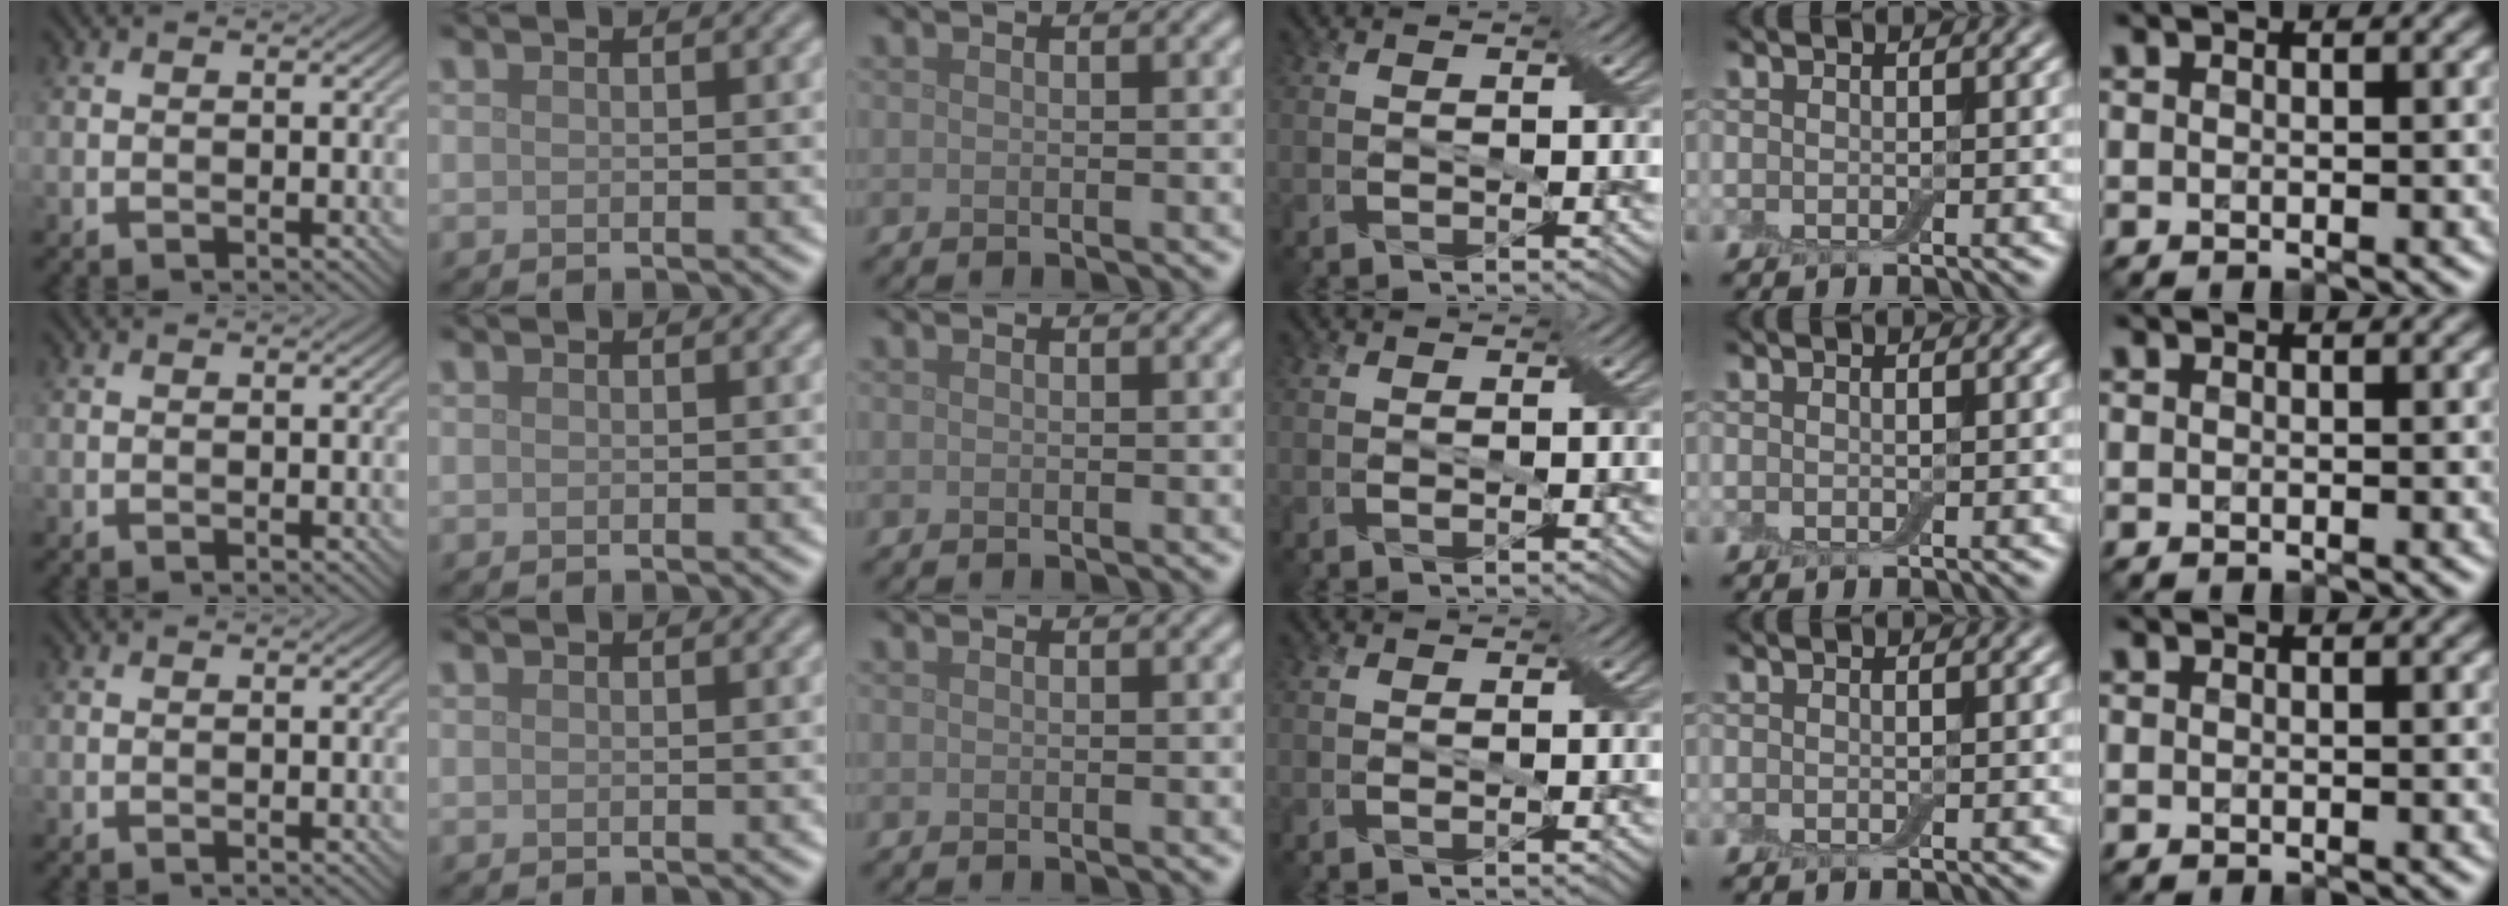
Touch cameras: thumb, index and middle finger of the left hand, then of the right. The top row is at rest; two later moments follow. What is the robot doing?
{"motion": "fold", "object": "bandage"}